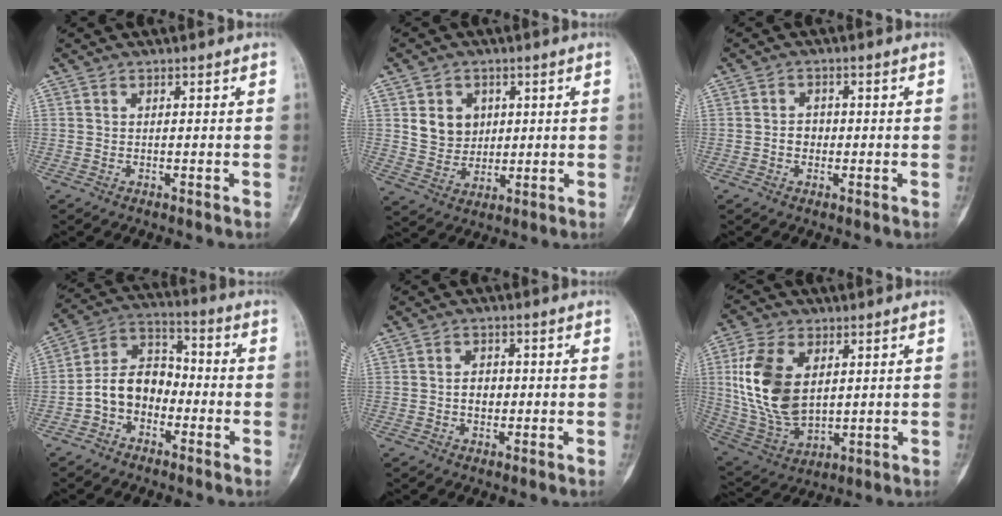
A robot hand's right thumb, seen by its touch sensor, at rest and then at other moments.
{"total": 7.5, "force": [2.1, 6.3, 3.5], "torque": [-0.027, -0.012, 0.045]}
{"total": 2.5, "force": [-0.5, 2.1, 1.2], "torque": [-0.002, 0.008, -0.013]}
{"total": 10.4, "force": [-3.2, 7.8, 6.2], "torque": [-0.086, 0.049, -0.073]}
{"total": 3.1, "force": [-0.3, 2.4, 2.0], "torque": [-0.021, 0.005, -0.007]}
{"total": 17.0, "force": [3.4, 10.6, 12.9], "torque": [-0.249, -0.016, 0.078]}